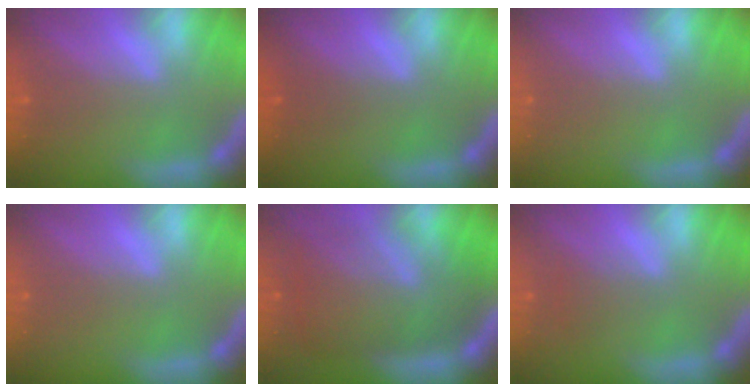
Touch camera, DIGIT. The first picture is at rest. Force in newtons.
{"total": 1.0}
{"total": 0.0}
{"total": 0.0}
{"total": 10.0}
{"total": 1.5}